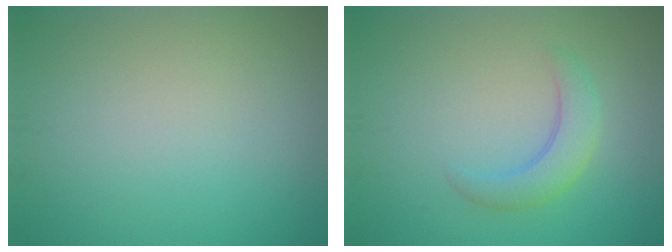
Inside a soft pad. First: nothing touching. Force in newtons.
{"total": 2.9, "press": 2.9, "slide": 0.1}